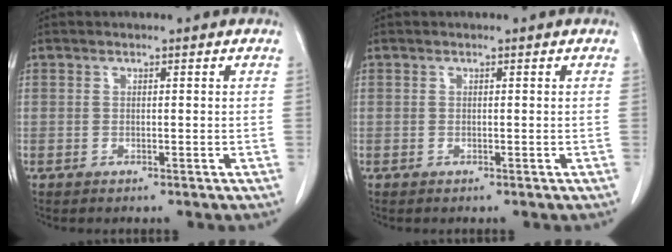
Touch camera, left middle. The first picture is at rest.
{"total": 0.0}